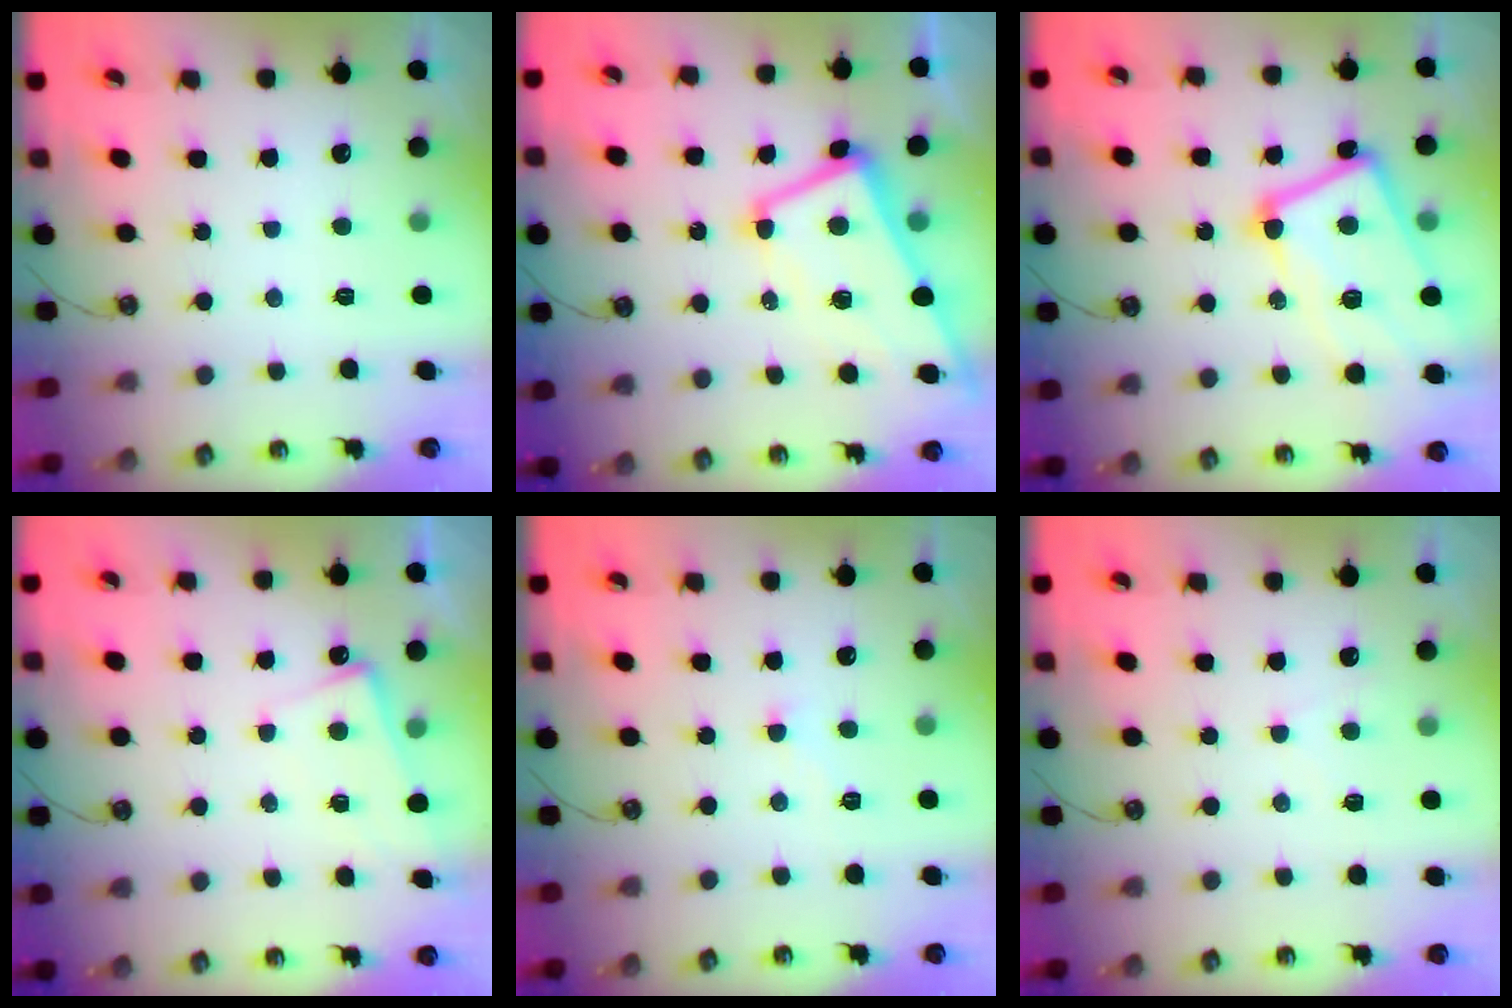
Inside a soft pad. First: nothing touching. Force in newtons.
{"total": 3.1, "press": 2.8, "slide": 1.2}
{"total": 13.8, "press": 13.7, "slide": 1.6}
{"total": 4.2, "press": 4.1, "slide": 0.3}
{"total": 0.0}
{"total": 1.8, "press": 1.7, "slide": 0.4}